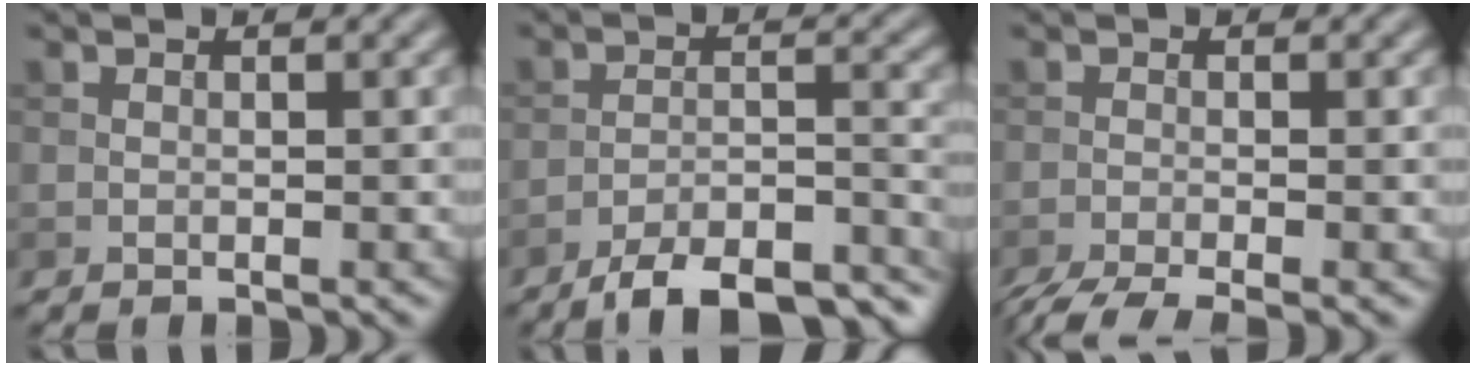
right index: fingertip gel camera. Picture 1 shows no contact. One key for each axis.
{"total": 11.4, "fx": -10.0, "fy": 2.8, "fz": 4.9, "tx": -0.066, "ty": -0.010, "tz": -0.143}
{"total": 4.4, "fx": -3.3, "fy": 0.8, "fz": 2.8, "tx": -0.046, "ty": -0.010, "tz": -0.068}